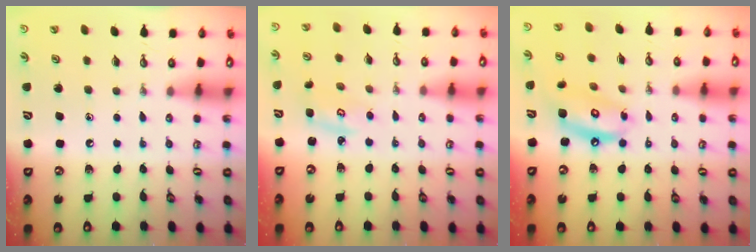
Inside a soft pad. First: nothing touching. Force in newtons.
{"total": 2.7, "press": 2.7, "slide": 0.1}
{"total": 11.3, "press": 11.2, "slide": 1.1}